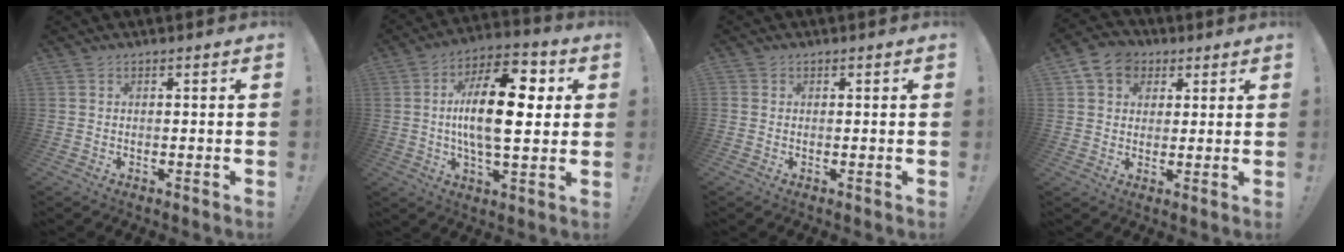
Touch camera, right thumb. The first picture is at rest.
{"total": 19.7, "force": [1.8, 8.3, 17.7], "torque": [-0.301, 0.005, 0.021]}
{"total": 0.8, "force": [0.1, 0.7, 0.2], "torque": [-0.002, 0.000, 0.002]}
{"total": 9.2, "force": [3.9, 7.5, 3.4], "torque": [-0.058, -0.009, 0.080]}